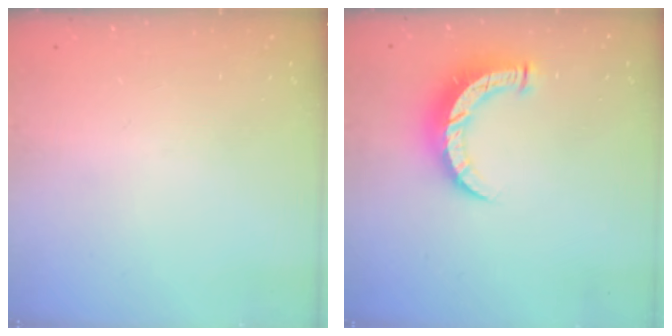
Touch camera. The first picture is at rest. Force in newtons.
{"total": 9.2, "press": 9.1, "slide": 0.6}